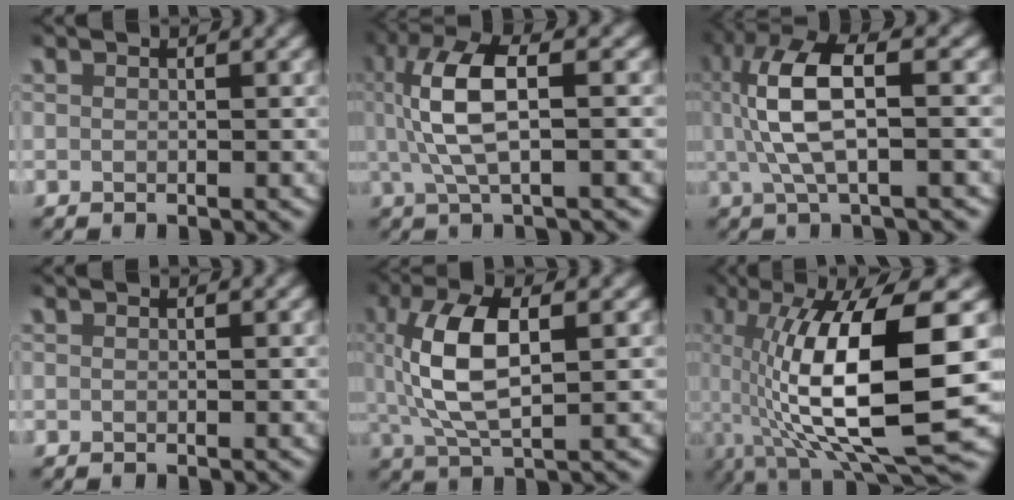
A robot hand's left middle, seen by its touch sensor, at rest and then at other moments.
{"total": 6.5, "force": [0.5, 2.2, 6.1], "torque": [-0.126, 0.013, 0.005]}
{"total": 7.3, "force": [0.6, 2.5, 6.8], "torque": [-0.140, 0.009, 0.007]}
{"total": 0.0}
{"total": 7.0, "force": [1.0, 2.8, 6.4], "torque": [-0.133, 0.005, 0.021]}
{"total": 14.9, "force": [-0.7, 4.8, 14.1], "torque": [-0.238, -0.007, 0.000]}